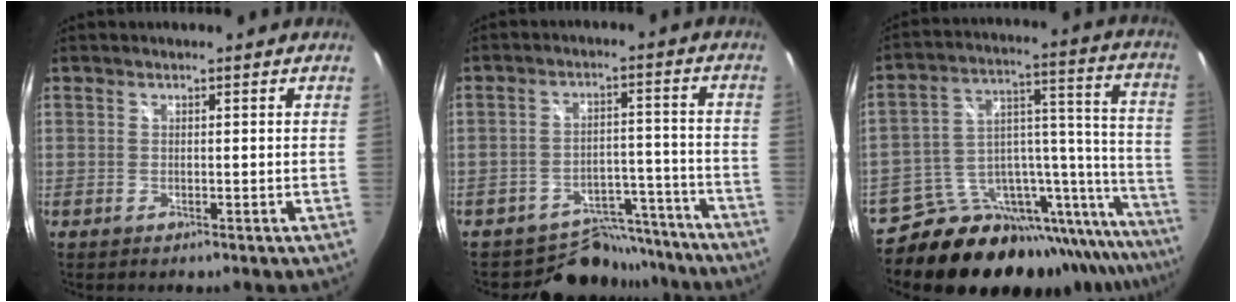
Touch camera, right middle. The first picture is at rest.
{"total": 11.5, "force": [-10.3, 4.9, 0.5], "torque": [-0.013, 0.036, -0.142]}
{"total": 27.4, "force": [-22.8, 9.8, 11.6], "torque": [-0.130, 0.033, -0.331]}